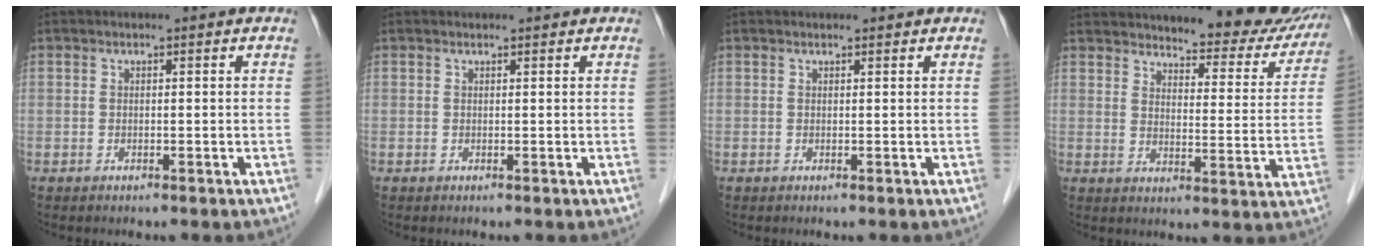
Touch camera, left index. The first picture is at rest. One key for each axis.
{"total": 1.0, "fx": 0.9, "fy": 0.2, "fz": 0.2, "tx": -0.008, "ty": 0.009, "tz": 0.013}
{"total": 1.5, "fx": 1.4, "fy": 0.4, "fz": 0.3, "tx": -0.009, "ty": 0.012, "tz": 0.017}
{"total": 16.2, "fx": 14.6, "fy": 4.3, "fz": 5.4, "tx": -0.037, "ty": -0.026, "tz": 0.170}